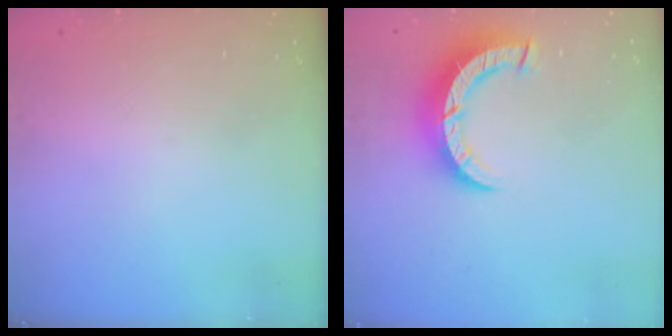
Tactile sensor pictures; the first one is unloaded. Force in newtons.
{"total": 8.8, "press": 8.8, "slide": 1.1}